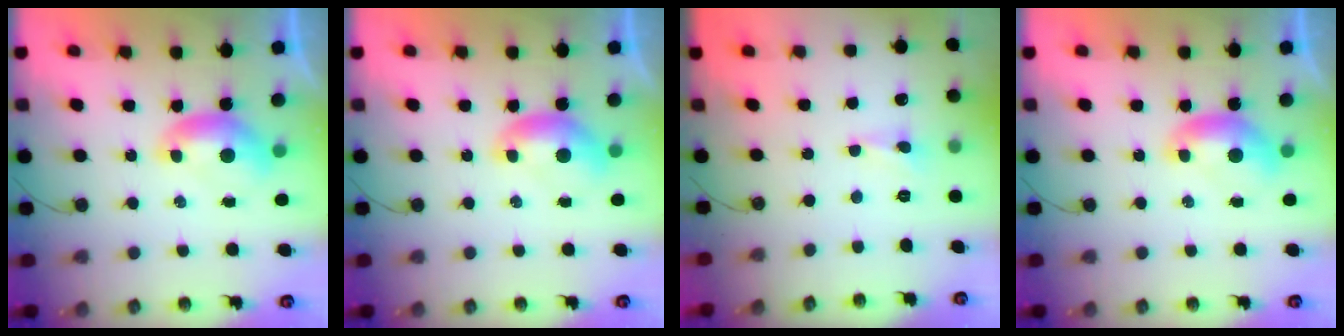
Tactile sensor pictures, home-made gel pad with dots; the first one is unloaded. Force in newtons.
{"total": 0.0}
{"total": 0.9, "press": 0.8, "slide": 0.2}
{"total": 0.0}